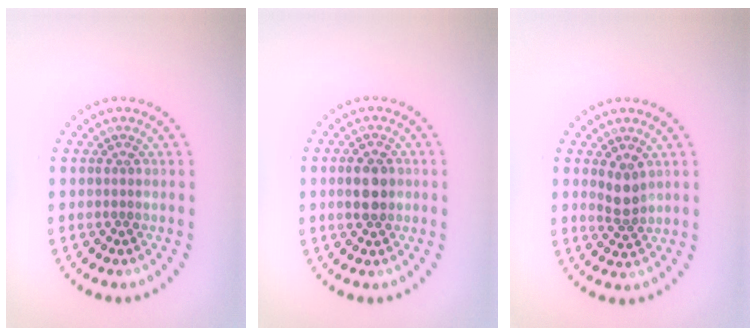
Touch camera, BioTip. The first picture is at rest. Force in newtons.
{"total": 3.0, "press": 3.0, "slide": 0.1}
{"total": 2.1, "press": 1.7, "slide": 1.2}